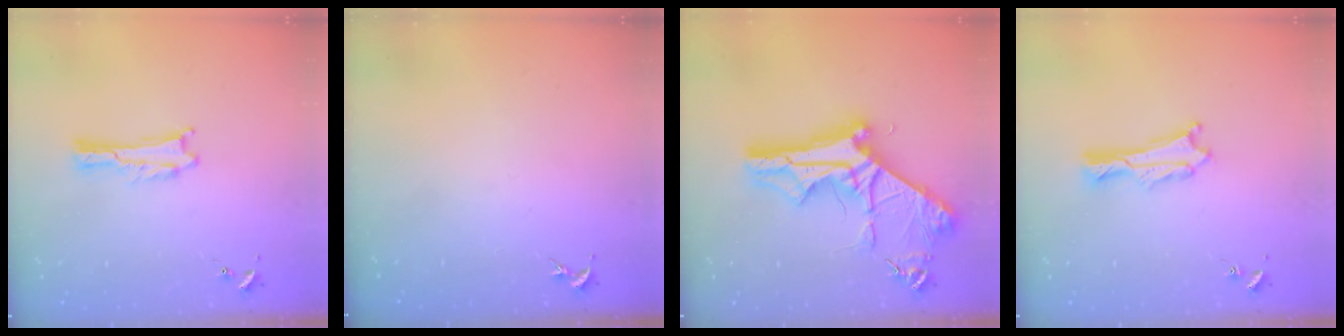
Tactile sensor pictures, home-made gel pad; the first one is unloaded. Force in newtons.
{"total": 0.0}
{"total": 10.7, "press": 10.6, "slide": 1.2}
{"total": 0.9, "press": 0.9, "slide": 0.2}